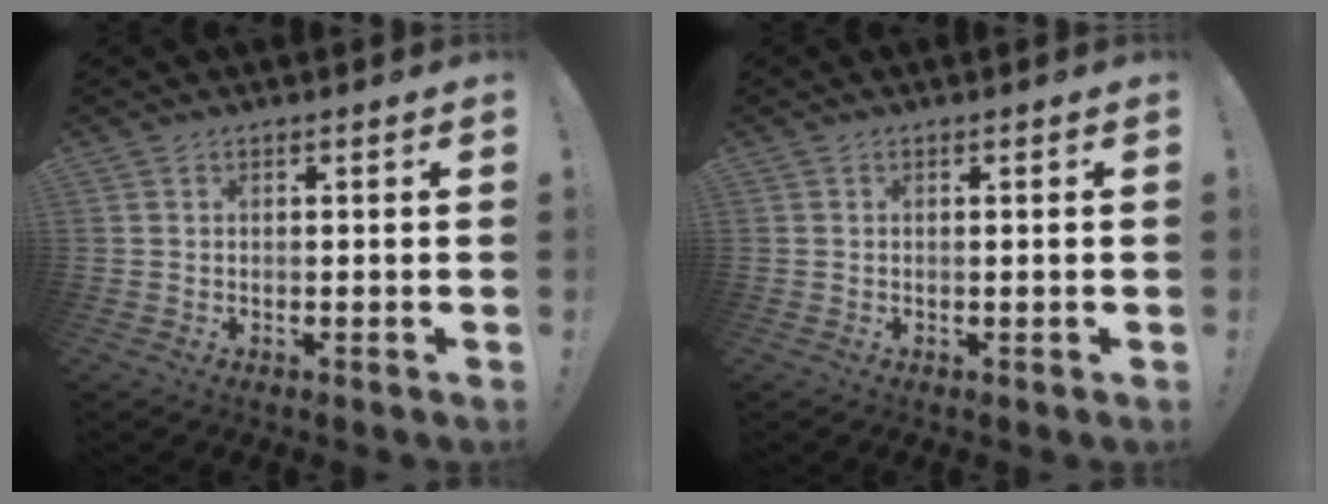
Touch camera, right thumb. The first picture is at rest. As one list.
[{"total": 0.5, "force": [0.0, -0.2, 0.5], "torque": [-0.006, -0.002, 0.000]}]